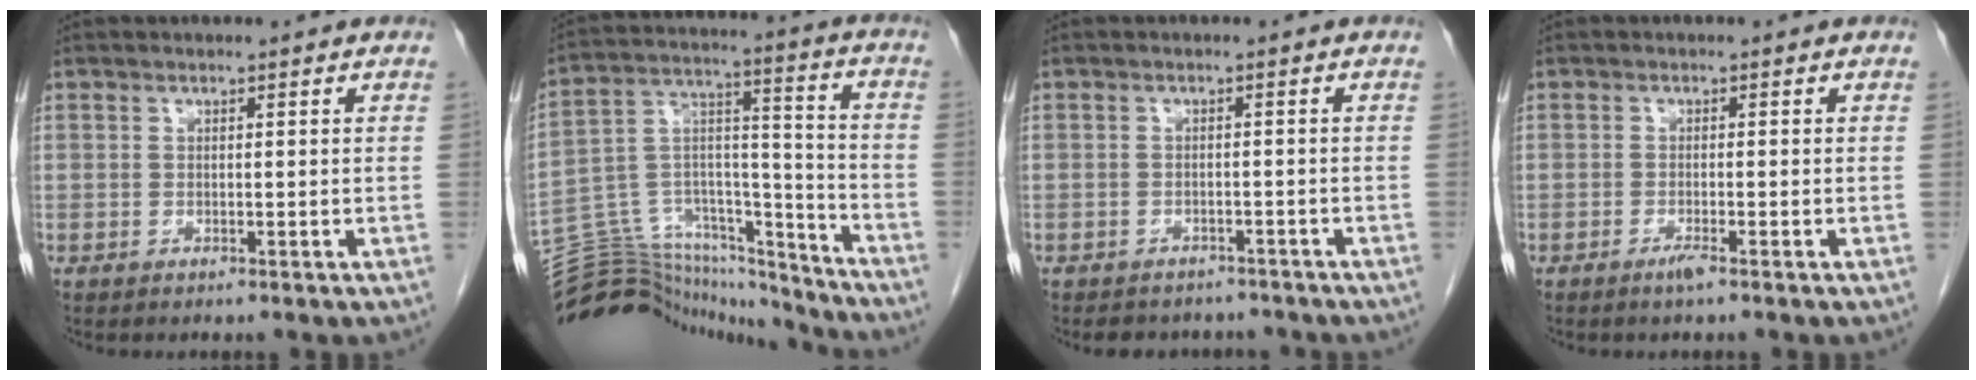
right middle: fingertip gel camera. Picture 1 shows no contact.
{"total": 22.5, "force": [-21.5, 5.2, 4.2], "torque": [-0.102, 0.053, -0.338]}
{"total": 6.2, "force": [-5.5, 2.7, 0.9], "torque": [-0.008, 0.006, -0.063]}
{"total": 1.5, "force": [-1.1, -0.1, 1.1], "torque": [-0.023, -0.002, -0.020]}